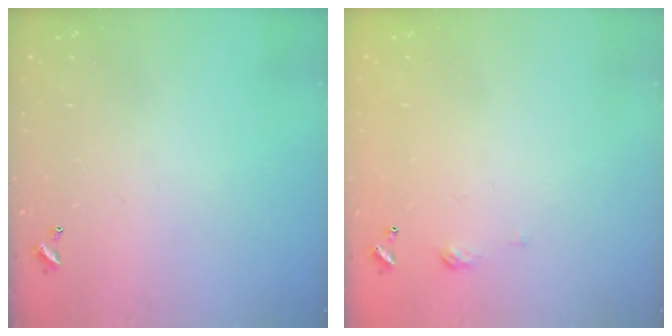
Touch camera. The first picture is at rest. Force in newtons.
{"total": 3.1, "press": 3.0, "slide": 0.4}